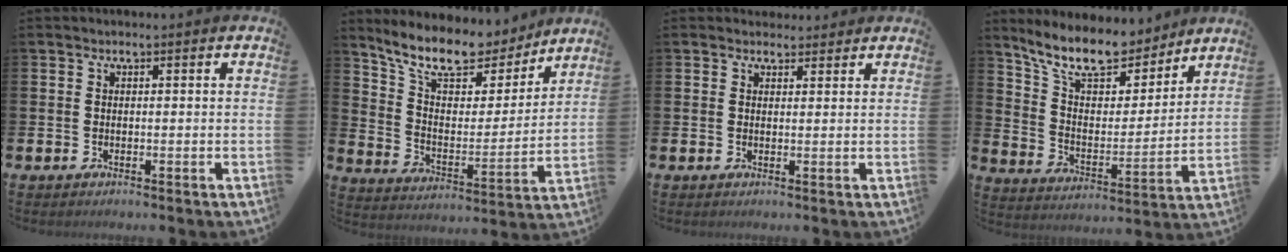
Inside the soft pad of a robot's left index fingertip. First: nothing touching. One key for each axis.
{"total": 11.5, "fx": 9.9, "fy": 4.0, "fz": 4.2, "tx": -0.119, "ty": -0.066, "tz": 0.173}
{"total": 1.9, "fx": 1.8, "fy": 0.7, "fz": -0.1, "tx": 0.020, "ty": -0.009, "tz": 0.029}
{"total": 11.7, "fx": 10.2, "fy": 4.0, "fz": 4.2, "tx": -0.118, "ty": -0.064, "tz": 0.181}